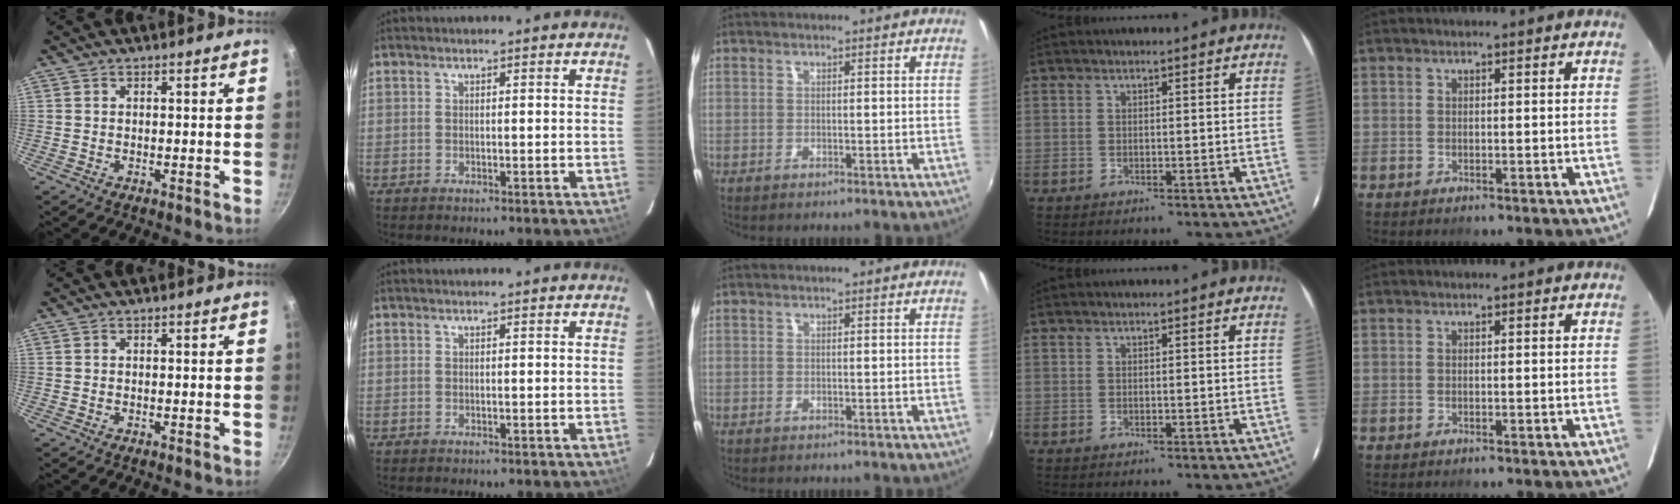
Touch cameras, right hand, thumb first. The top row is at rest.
{}